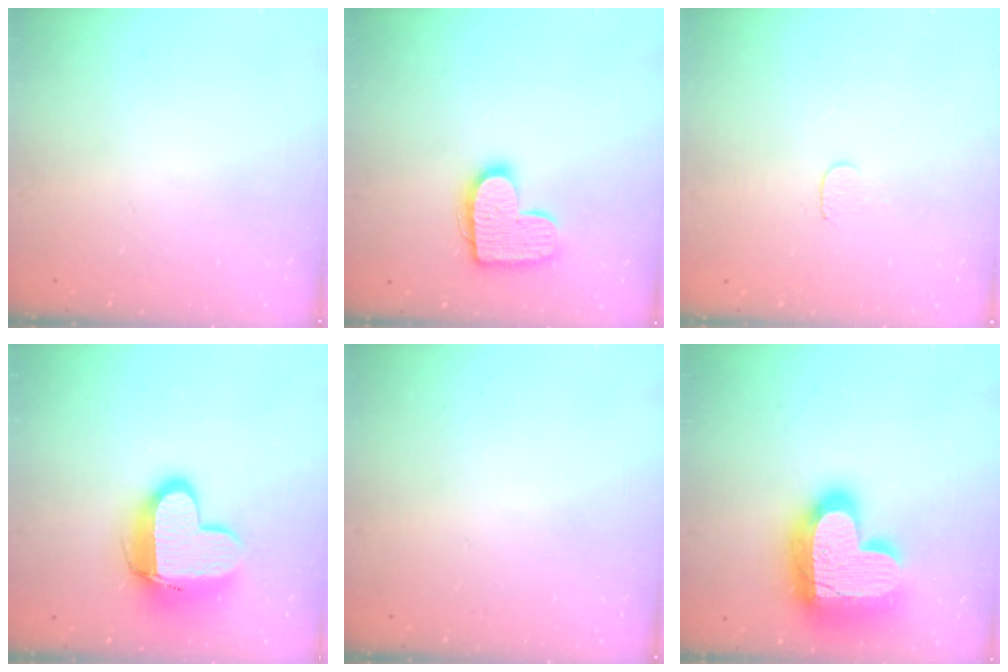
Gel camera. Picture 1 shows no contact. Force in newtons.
{"total": 13.2, "press": 13.2, "slide": 0.7}
{"total": 3.4, "press": 3.4, "slide": 0.2}
{"total": 15.6, "press": 15.5, "slide": 1.5}
{"total": 0.0}
{"total": 26.4, "press": 26.3, "slide": 2.0}